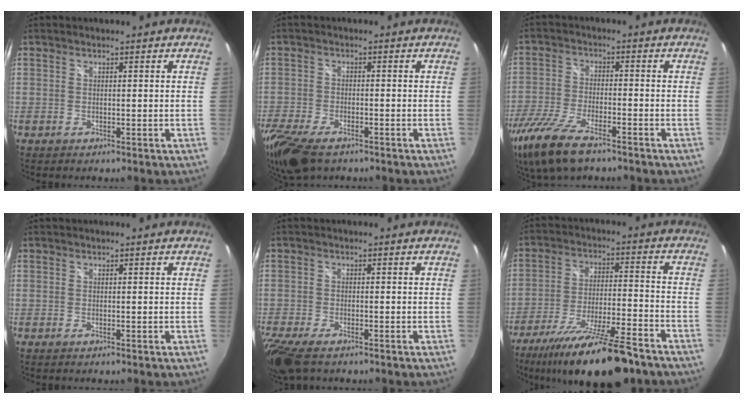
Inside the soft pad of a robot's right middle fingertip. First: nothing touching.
{"total": 13.2, "force": [-9.3, 5.5, 7.6], "torque": [-0.195, -0.052, -0.171]}
{"total": 14.7, "force": [-10.3, 4.5, 9.4], "torque": [-0.215, -0.043, -0.197]}
{"total": 0.0}
{"total": 8.3, "force": [-5.9, 2.7, 5.2], "torque": [-0.128, -0.041, -0.114]}
{"total": 20.0, "force": [-15.5, 3.2, 12.1], "torque": [-0.227, -0.042, -0.245]}